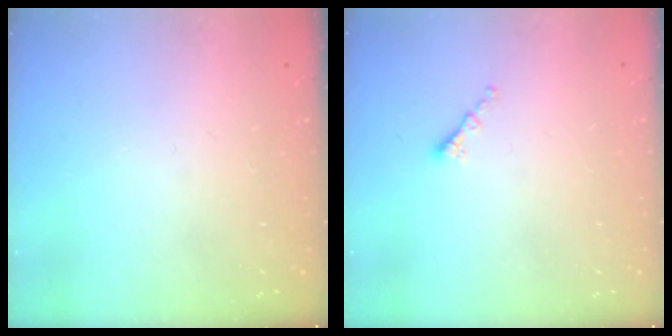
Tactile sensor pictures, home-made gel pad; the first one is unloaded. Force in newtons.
{"total": 1.4, "press": 1.3, "slide": 0.5}